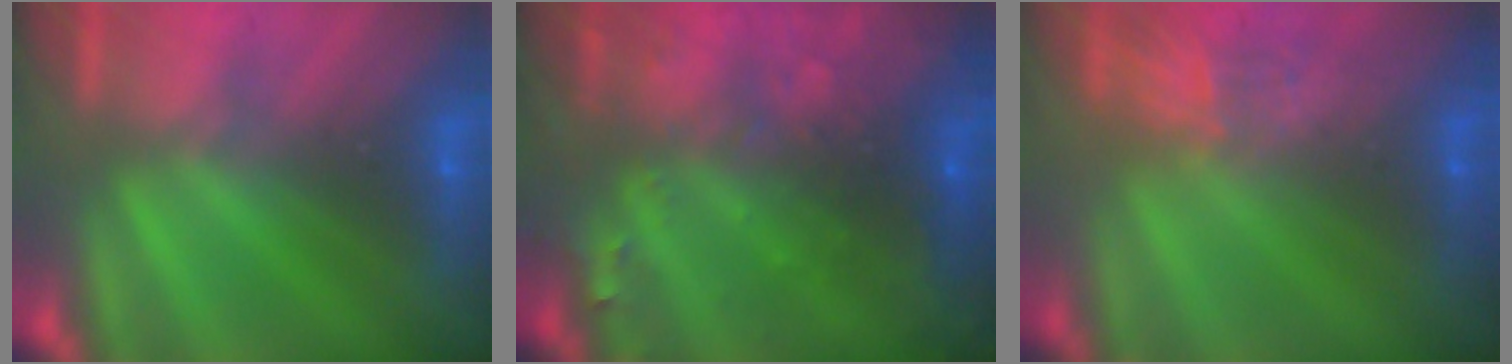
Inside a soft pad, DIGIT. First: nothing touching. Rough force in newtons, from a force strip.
{"total": 9.8}
{"total": 5.1}